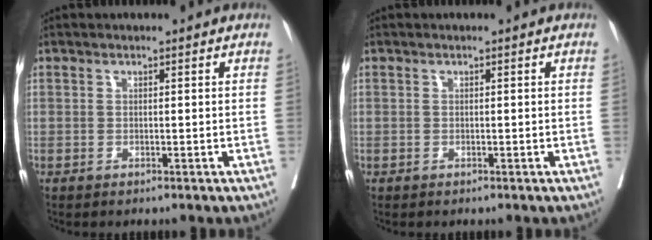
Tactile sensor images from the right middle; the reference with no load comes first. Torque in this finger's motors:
{"motor_torque": [1.12, -1.02, -0.02, -0.20]}